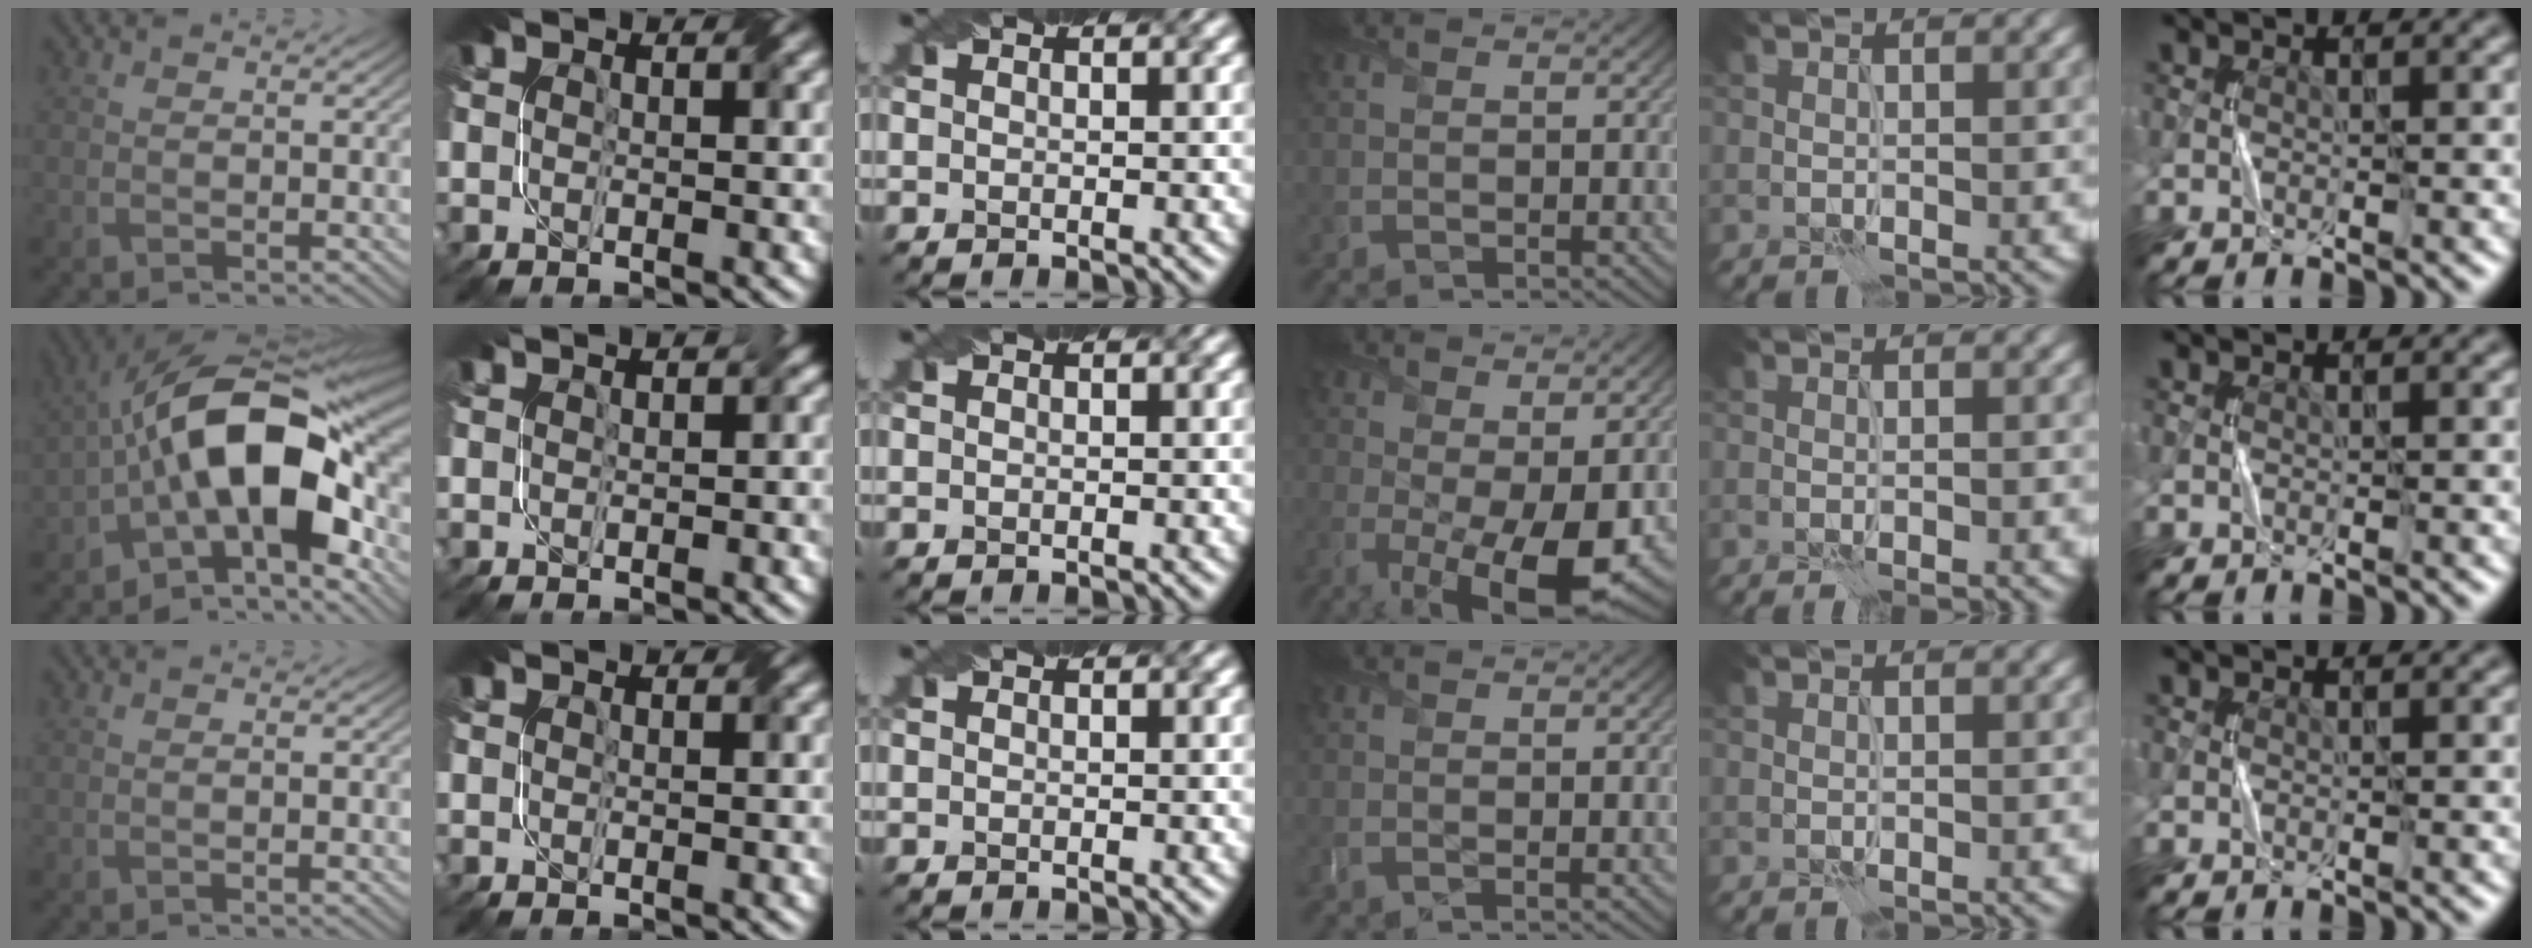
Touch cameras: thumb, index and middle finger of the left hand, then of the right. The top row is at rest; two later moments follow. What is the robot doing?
{"motion": "fold", "object": "napkin"}